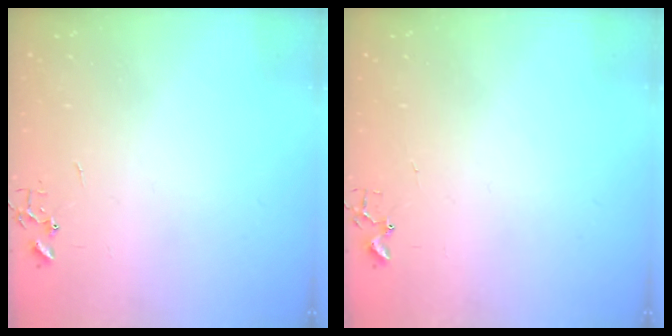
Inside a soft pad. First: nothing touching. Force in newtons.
{"total": 7.5, "press": 7.5, "slide": 0.7}